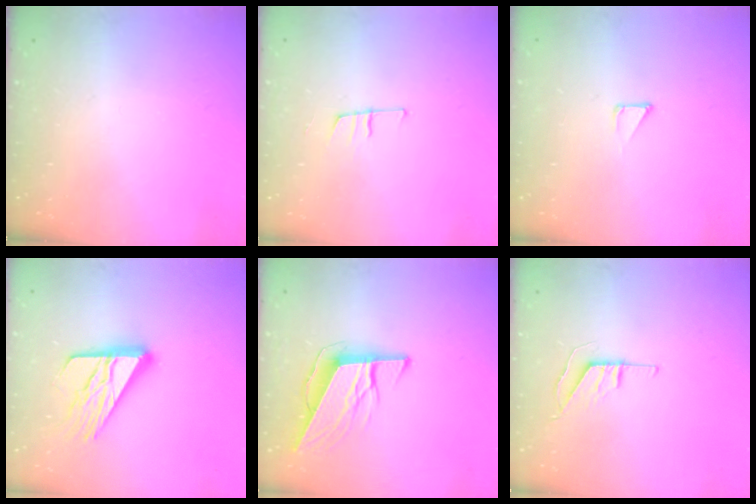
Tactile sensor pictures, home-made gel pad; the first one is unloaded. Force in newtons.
{"total": 7.6, "press": 7.0, "slide": 3.0}
{"total": 1.7, "press": 1.7, "slide": 0.0}
{"total": 16.5, "press": 16.5, "slide": 1.6}
{"total": 10.7, "press": 10.2, "slide": 3.3}
{"total": 5.5, "press": 5.5, "slide": 0.4}